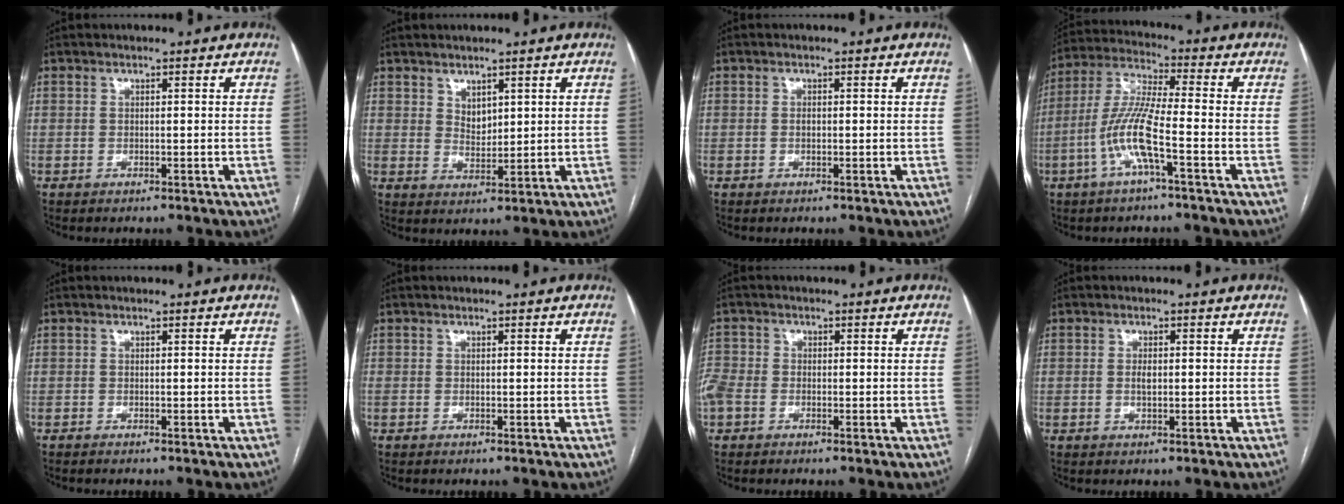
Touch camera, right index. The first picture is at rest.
{"total": 3.0, "force": [1.7, 1.8, 1.7], "torque": [-0.031, -0.004, 0.040]}
{"total": 0.7, "force": [0.0, 0.4, 0.6], "torque": [-0.014, 0.002, 0.004]}
{"total": 9.4, "force": [-3.3, 0.4, 8.8], "torque": [-0.191, 0.007, -0.068]}
{"total": 0.5, "force": [-0.5, -0.1, 0.2], "torque": [-0.003, -0.002, -0.008]}
{"total": 0.0}
{"total": 4.5, "force": [-1.6, 3.6, 2.4], "torque": [-0.074, 0.009, -0.030]}
{"total": 1.4, "force": [0.1, 0.6, 1.3], "torque": [-0.029, 0.001, 0.005]}